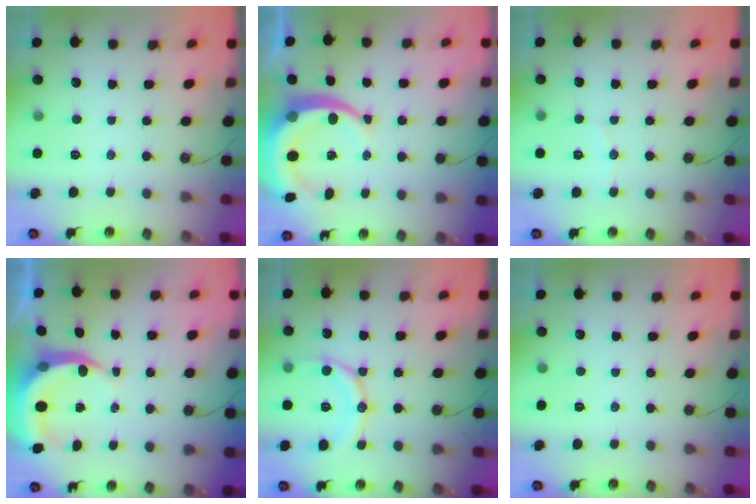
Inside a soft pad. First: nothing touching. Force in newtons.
{"total": 12.6, "press": 12.3, "slide": 2.6}
{"total": 3.4, "press": 3.3, "slide": 0.4}
{"total": 6.6, "press": 6.5, "slide": 0.8}
{"total": 12.1, "press": 12.0, "slide": 1.4}
{"total": 0.0}